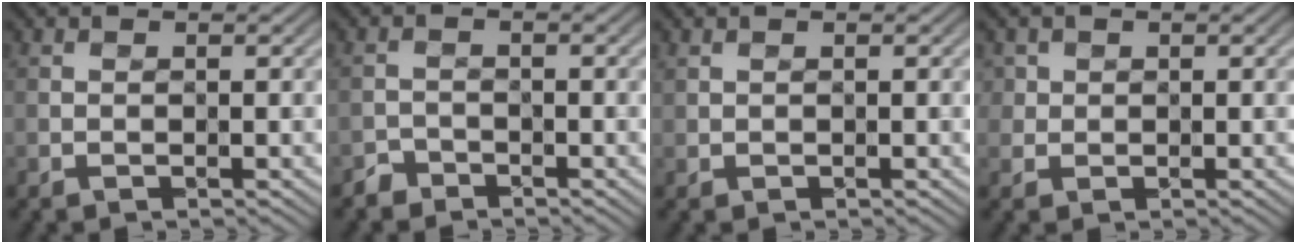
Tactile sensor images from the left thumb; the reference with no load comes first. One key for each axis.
{"total": 1.5, "fx": -1.5, "fy": 0.5, "fz": 0.0, "tx": 0.002, "ty": 0.006, "tz": -0.031}
{"total": 0.6, "fx": 0.5, "fy": 0.3, "fz": 0.1, "tx": -0.007, "ty": 0.001, "tz": 0.015}
{"total": 2.0, "fx": 0.7, "fy": 1.8, "fz": 0.4, "tx": -0.013, "ty": -0.003, "tz": 0.014}